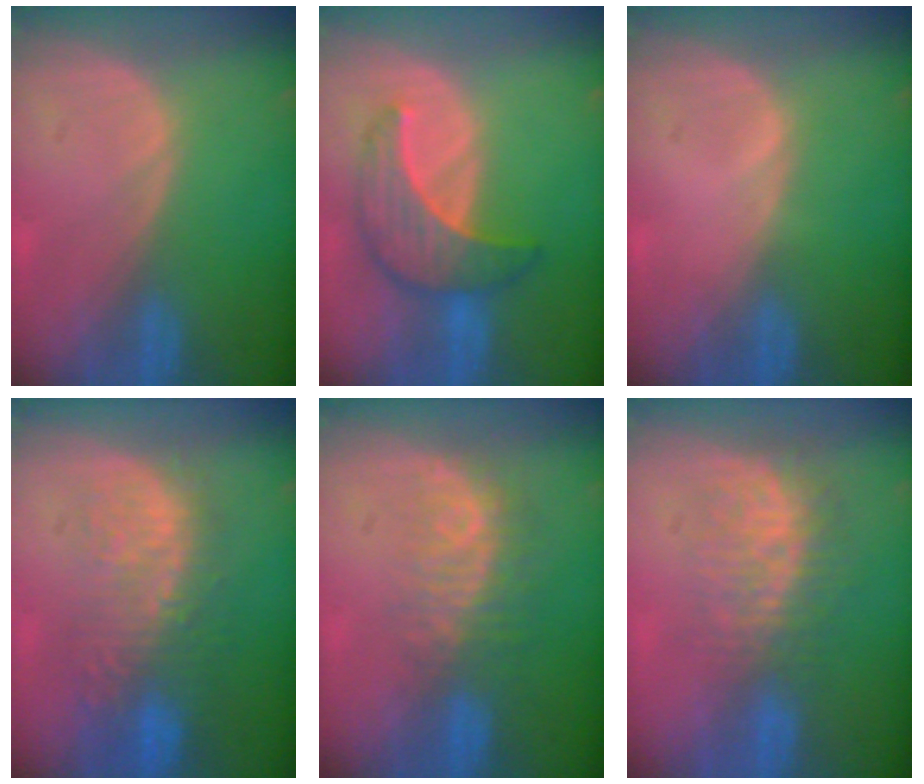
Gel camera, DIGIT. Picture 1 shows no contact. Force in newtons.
{"total": 7.3, "press": 7.3, "slide": 0.2}
{"total": 0.5, "press": 0.1, "slide": 0.5}
{"total": 11.1, "press": 9.7, "slide": 5.5}
{"total": 8.2, "press": 7.0, "slide": 4.3}
{"total": 8.8, "press": 7.4, "slide": 4.7}